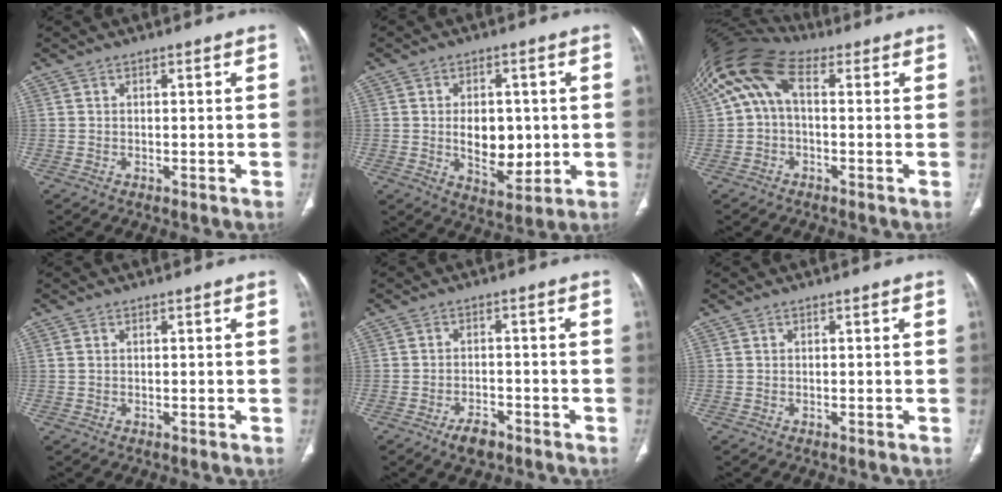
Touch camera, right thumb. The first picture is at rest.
{"total": 10.2, "force": [-0.3, 6.3, 8.0], "torque": [-0.086, -0.009, 0.008]}
{"total": 12.3, "force": [2.7, 7.0, 9.8], "torque": [-0.204, 0.047, 0.041]}
{"total": 0.7, "force": [0.2, 0.4, 0.5], "torque": [-0.019, 0.012, 0.009]}
{"total": 4.2, "force": [-2.8, 2.1, 2.3], "torque": [-0.037, 0.012, -0.044]}
{"total": 0.0}